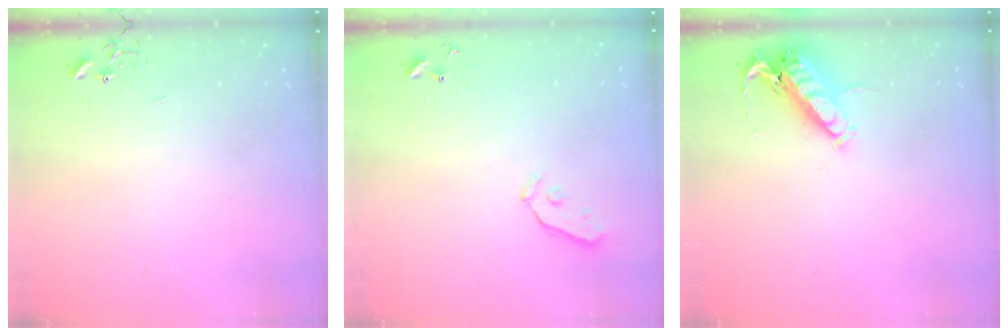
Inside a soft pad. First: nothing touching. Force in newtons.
{"total": 3.7, "press": 3.6, "slide": 0.8}
{"total": 14.1, "press": 14.0, "slide": 1.8}